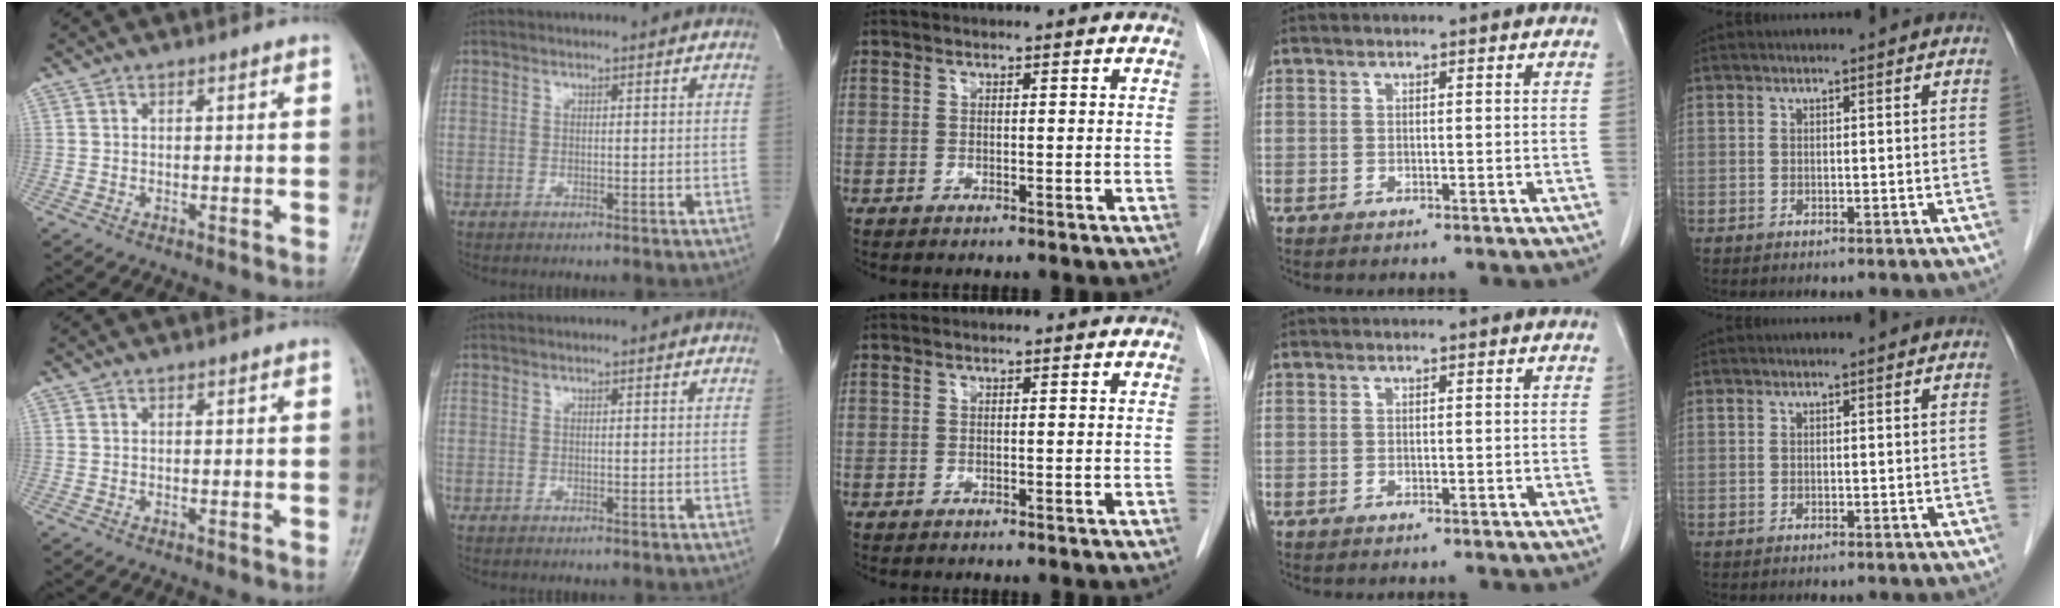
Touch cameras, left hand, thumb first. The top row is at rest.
{}